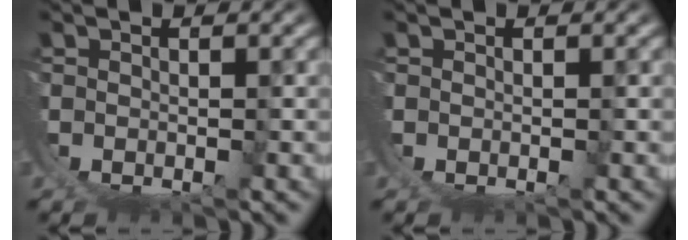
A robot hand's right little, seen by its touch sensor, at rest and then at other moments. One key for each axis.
{"total": 0.0}